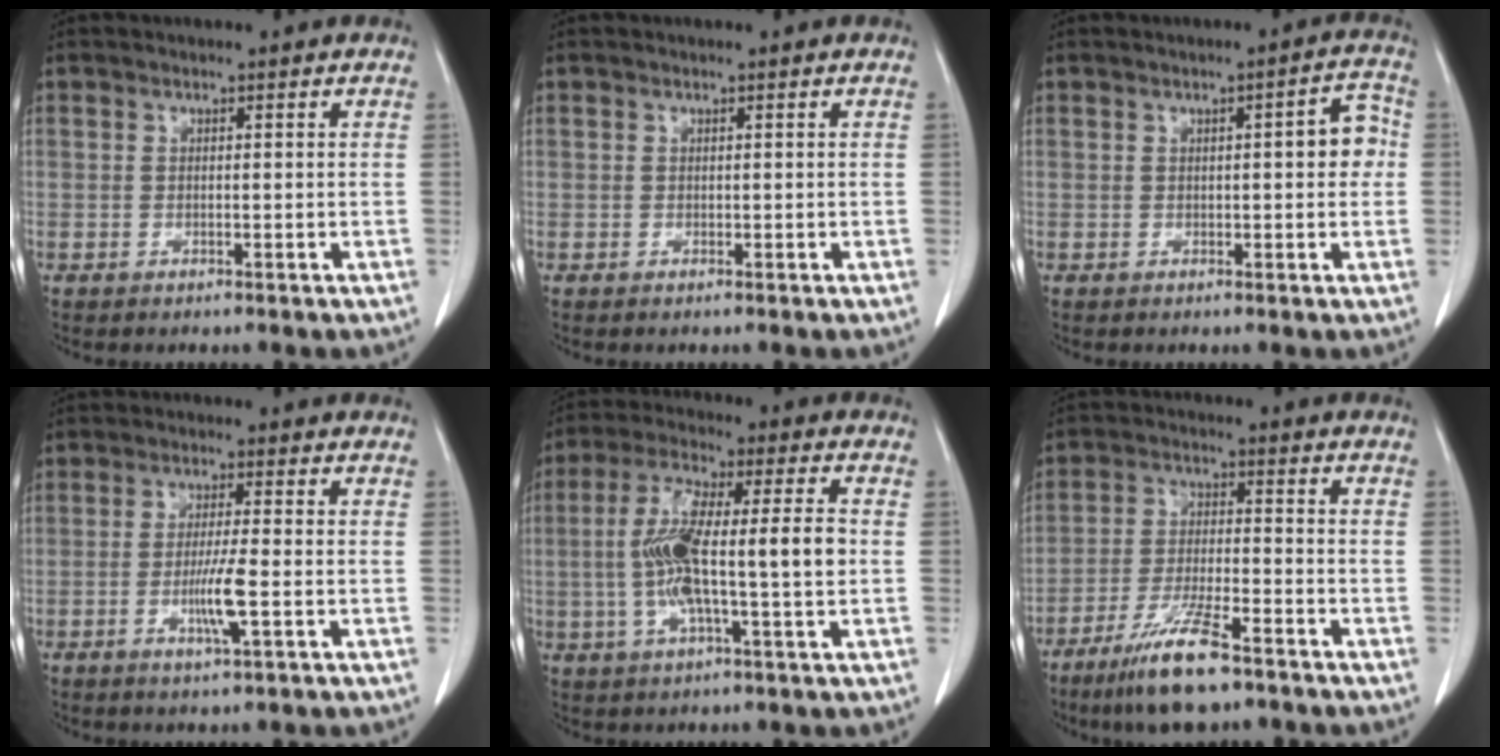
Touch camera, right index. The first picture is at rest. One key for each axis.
{"total": 0.0}
{"total": 4.4, "fx": 0.2, "fy": 1.3, "fz": 4.2, "tx": -0.046, "ty": 0.013, "tz": -0.004}
{"total": 5.5, "fx": -1.5, "fy": -0.2, "fz": 5.3, "tx": -0.098, "ty": -0.009, "tz": -0.027}
{"total": 13.1, "fx": -0.7, "fy": 1.5, "fz": 13.0, "tx": -0.249, "ty": 0.016, "tz": -0.014}
{"total": 10.7, "fx": -7.6, "fy": 1.4, "fz": 7.4, "tx": -0.145, "ty": -0.025, "tz": -0.138}